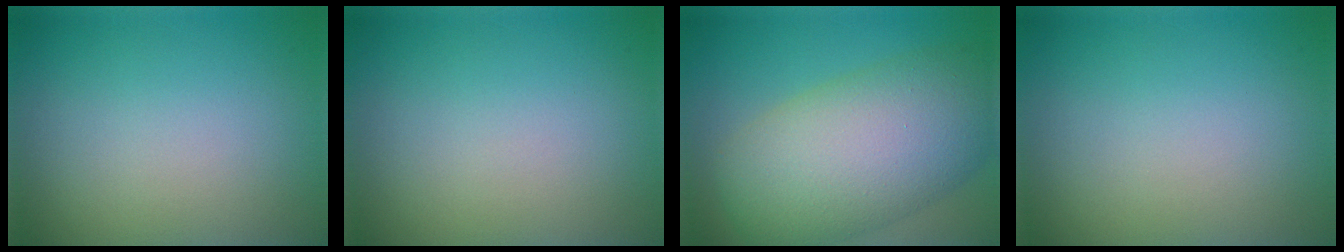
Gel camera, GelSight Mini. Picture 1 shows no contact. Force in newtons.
{"total": 0.0}
{"total": 10.7, "press": 10.7, "slide": 0.4}
{"total": 0.0}